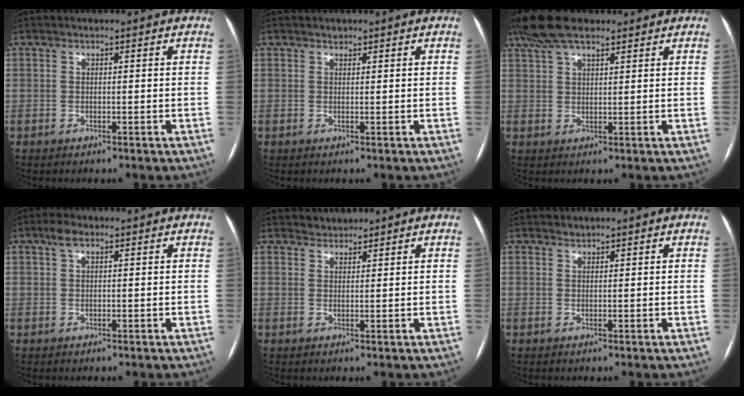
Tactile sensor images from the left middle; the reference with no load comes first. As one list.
[{"total": 0.8, "force": [0.7, 0.4, 0.1], "torque": [-0.005, 0.000, 0.012]}, {"total": 8.9, "force": [6.9, 2.7, 5.0], "torque": [-0.101, 0.035, 0.127]}, {"total": 2.2, "force": [1.3, 0.8, 1.6], "torque": [-0.038, 0.014, 0.027]}, {"total": 1.7, "force": [1.6, 0.4, -0.3], "torque": [0.000, 0.007, 0.029]}, {"total": 0.6, "force": [0.6, 0.1, -0.1], "torque": [-0.006, 0.001, 0.014]}]